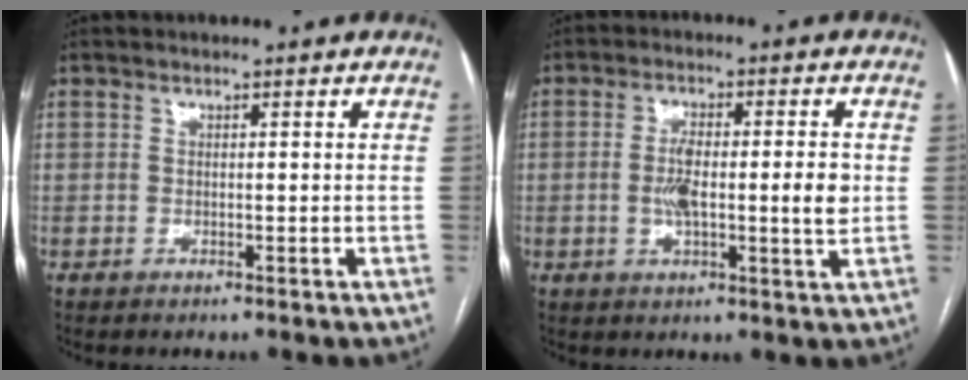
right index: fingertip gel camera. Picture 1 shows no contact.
{"total": 8.2, "force": [-0.3, 1.6, 8.1], "torque": [-0.139, 0.004, -0.008]}